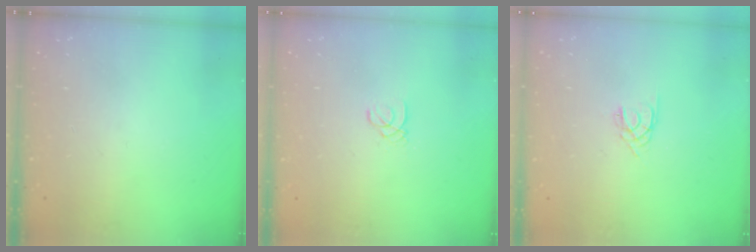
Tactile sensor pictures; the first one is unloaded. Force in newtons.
{"total": 1.4, "press": 1.4, "slide": 0.1}
{"total": 1.6, "press": 1.6, "slide": 0.3}